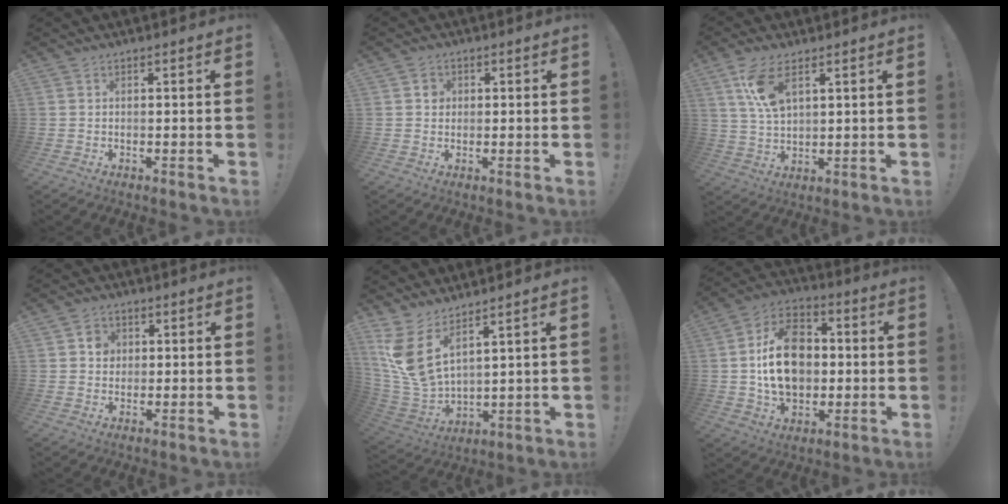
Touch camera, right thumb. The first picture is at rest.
{"total": 2.5, "force": [0.4, 2.4, 0.6], "torque": [0.005, -0.002, 0.003]}
{"total": 9.6, "force": [4.9, 4.5, 6.9], "torque": [-0.127, -0.018, 0.091]}
{"total": 4.3, "force": [0.6, 4.0, 1.4], "torque": [-0.015, 0.003, 0.010]}
{"total": 11.3, "force": [6.8, 4.8, 7.6], "torque": [-0.177, -0.065, 0.125]}
{"total": 17.5, "force": [0.6, 13.1, 11.6], "torque": [-0.180, 0.012, 0.014]}